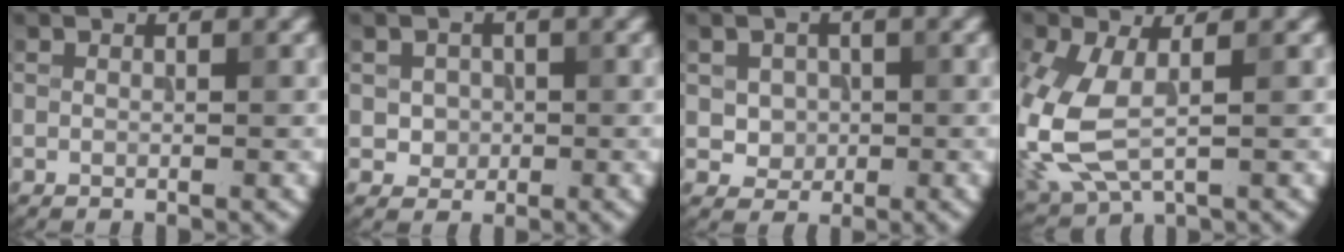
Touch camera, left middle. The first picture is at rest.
{"total": 2.0, "force": [0.0, 1.8, 0.7], "torque": [-0.004, -0.005, 0.002]}
{"total": 2.7, "force": [0.3, 2.5, 1.1], "torque": [-0.018, -0.003, 0.016]}
{"total": 7.4, "force": [-0.8, 4.3, 6.0], "torque": [-0.164, -0.008, -0.015]}